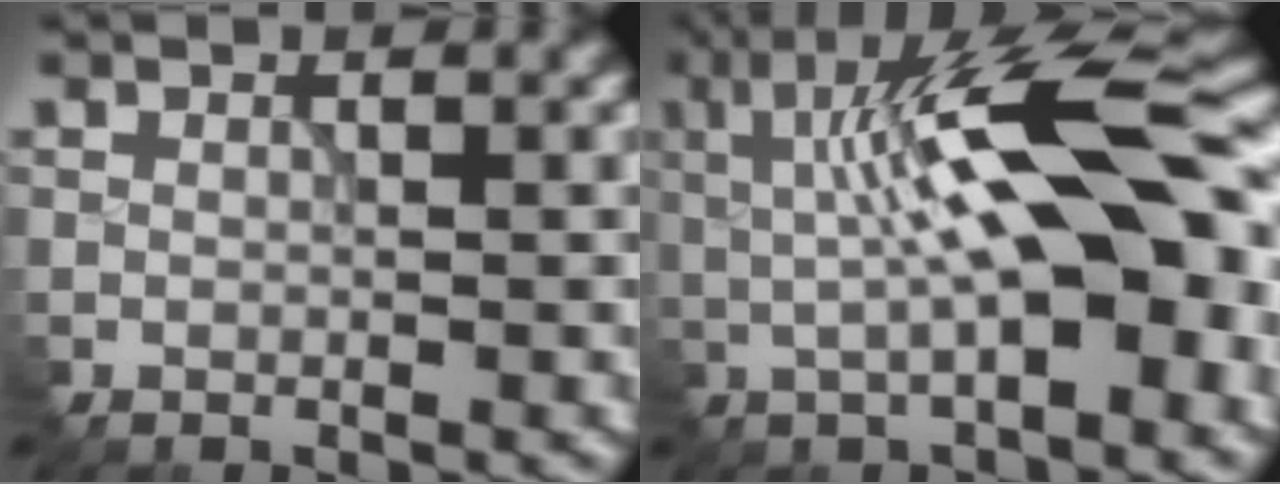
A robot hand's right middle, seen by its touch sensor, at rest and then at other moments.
{"total": 12.8, "force": [1.0, 3.7, 12.2], "torque": [-0.173, 0.018, 0.006]}